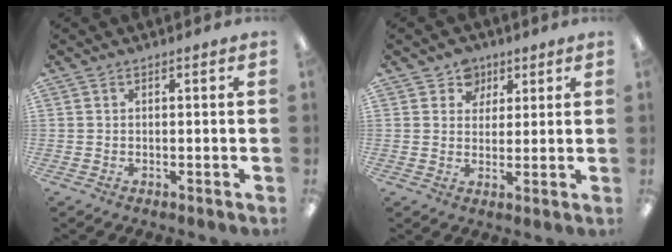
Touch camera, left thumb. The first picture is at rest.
{"total": 5.6, "force": [3.4, 4.4, 0.5], "torque": [-0.009, -0.013, 0.062]}